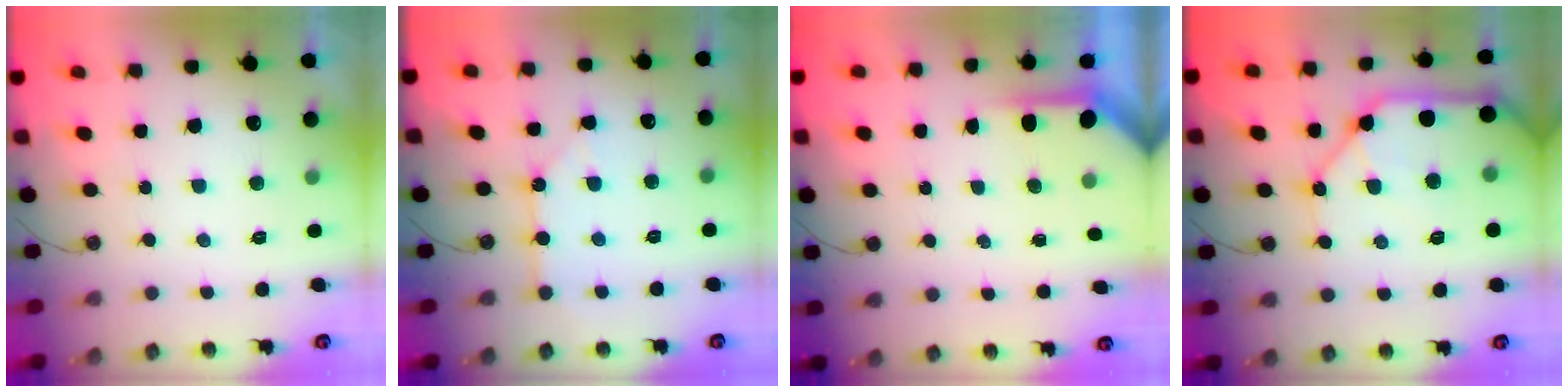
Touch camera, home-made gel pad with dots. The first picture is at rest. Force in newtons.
{"total": 2.5, "press": 2.5, "slide": 0.2}
{"total": 3.8, "press": 3.8, "slide": 0.3}
{"total": 16.7, "press": 16.6, "slide": 2.2}